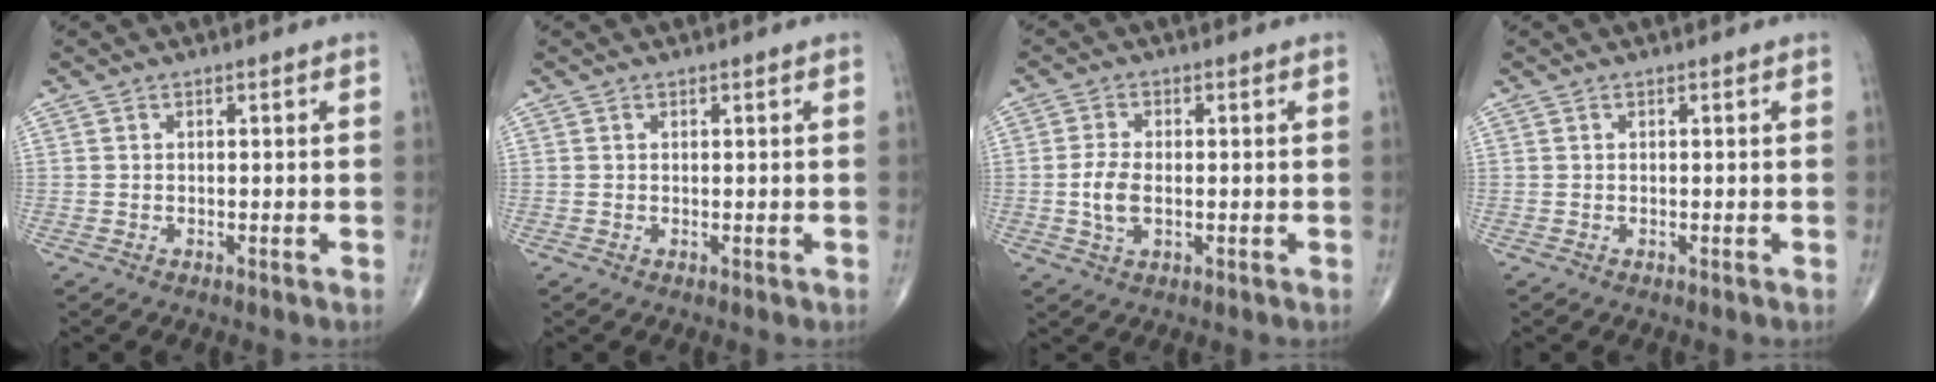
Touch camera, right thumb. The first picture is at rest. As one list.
[{"total": 0.0}, {"total": 4.9, "force": [-0.6, 2.6, 4.1], "torque": [-0.085, -0.001, -0.013]}, {"total": 0.0}]